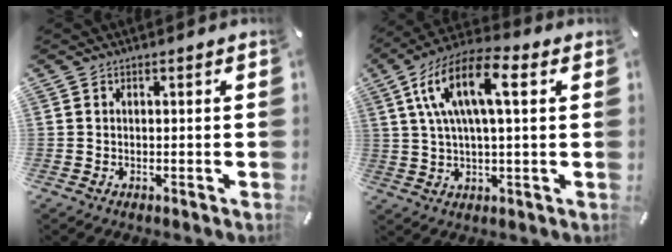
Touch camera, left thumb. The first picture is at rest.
{"total": 13.9, "force": [4.2, 5.4, 12.1], "torque": [-0.257, 0.006, 0.070]}